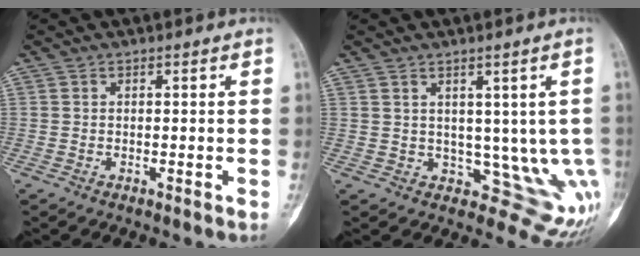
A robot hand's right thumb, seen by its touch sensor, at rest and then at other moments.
{"total": 9.2, "force": [1.5, 6.3, 6.5], "torque": [-0.042, -0.021, 0.042]}